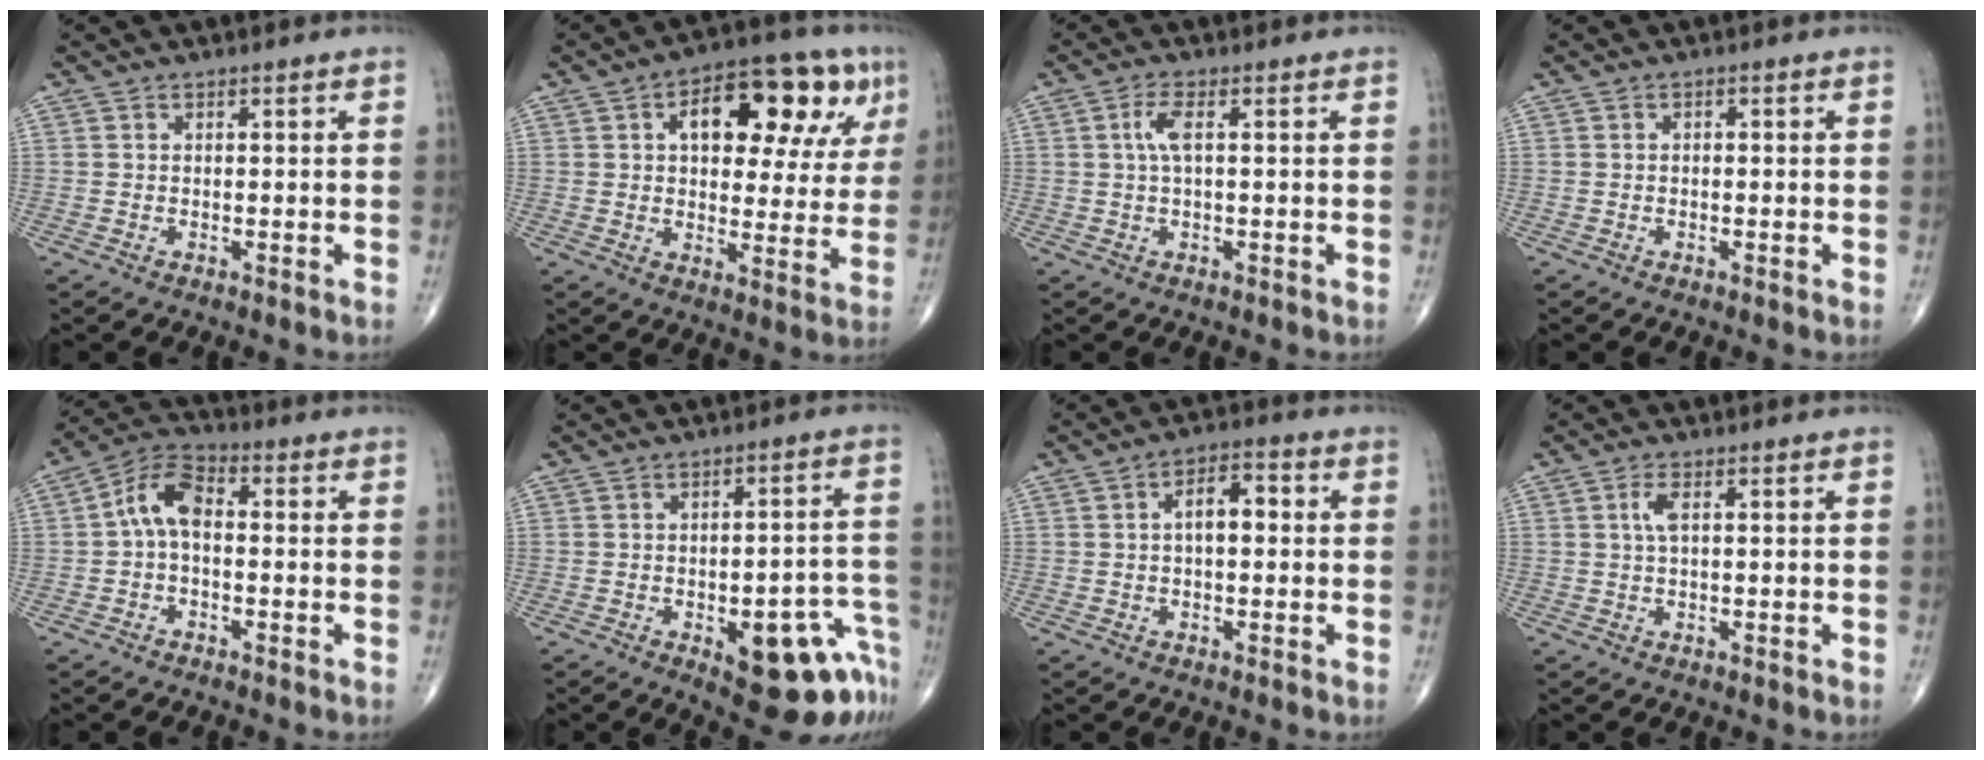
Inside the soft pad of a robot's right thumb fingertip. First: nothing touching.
{"total": 18.3, "force": [6.9, 9.4, 14.1], "torque": [-0.145, 0.010, 0.091]}
{"total": 3.2, "force": [0.5, 0.8, 3.0], "torque": [-0.077, 0.009, 0.011]}
{"total": 0.6, "force": [0.0, 0.4, 0.5], "torque": [-0.008, 0.003, -0.001]}
{"total": 7.4, "force": [-0.2, 4.1, 6.2], "torque": [-0.110, 0.028, -0.016]}
{"total": 15.0, "force": [-7.1, 5.9, 11.8], "torque": [-0.086, 0.049, -0.075]}
{"total": 6.1, "force": [0.6, 3.1, 5.2], "torque": [-0.077, 0.021, 0.002]}
{"total": 2.4, "force": [0.6, 0.8, 2.2], "torque": [-0.053, 0.006, 0.013]}